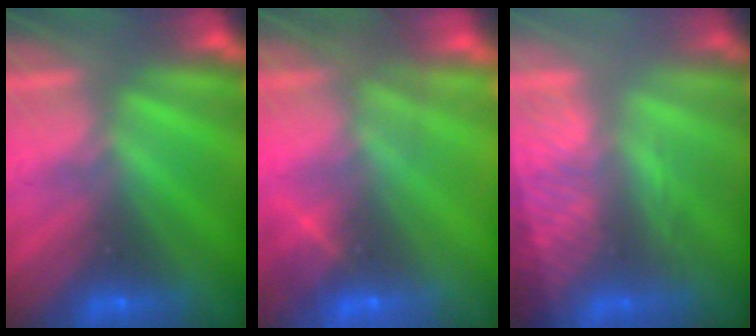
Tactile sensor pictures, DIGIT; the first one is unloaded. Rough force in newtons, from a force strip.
{"total": 9.6}
{"total": 2.9}